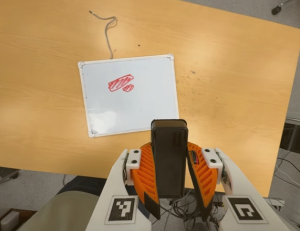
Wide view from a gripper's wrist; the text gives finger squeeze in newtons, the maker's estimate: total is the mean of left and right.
{"total": 9.1, "left": 7.5, "right": 10.6}